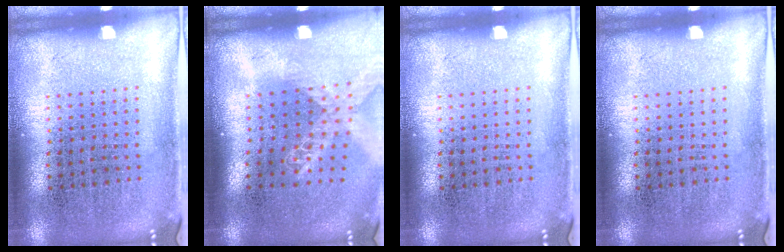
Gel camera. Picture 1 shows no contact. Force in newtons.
{"total": 1.5, "press": 1.3, "slide": 0.8}
{"total": 0.0}
{"total": 0.0}